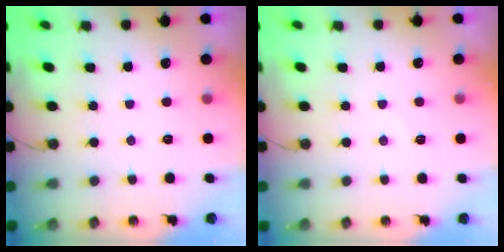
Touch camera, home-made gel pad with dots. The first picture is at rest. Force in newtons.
{"total": 3.8, "press": 3.7, "slide": 0.4}